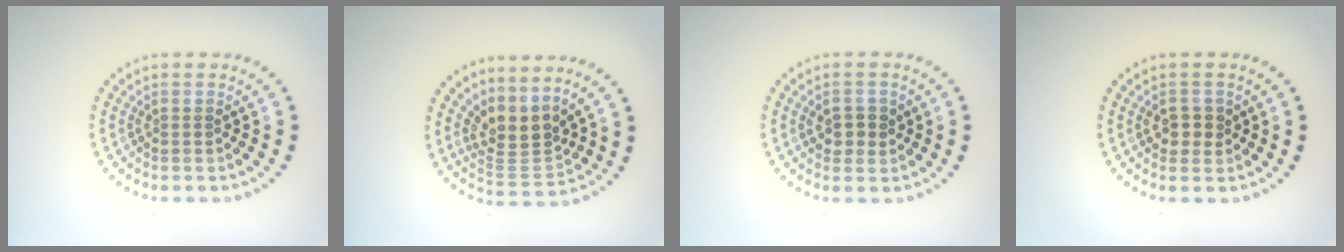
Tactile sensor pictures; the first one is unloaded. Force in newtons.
{"total": 3.4, "press": 2.5, "slide": 2.3}
{"total": 2.3, "press": 2.2, "slide": 0.4}
{"total": 2.1, "press": 2.0, "slide": 0.4}